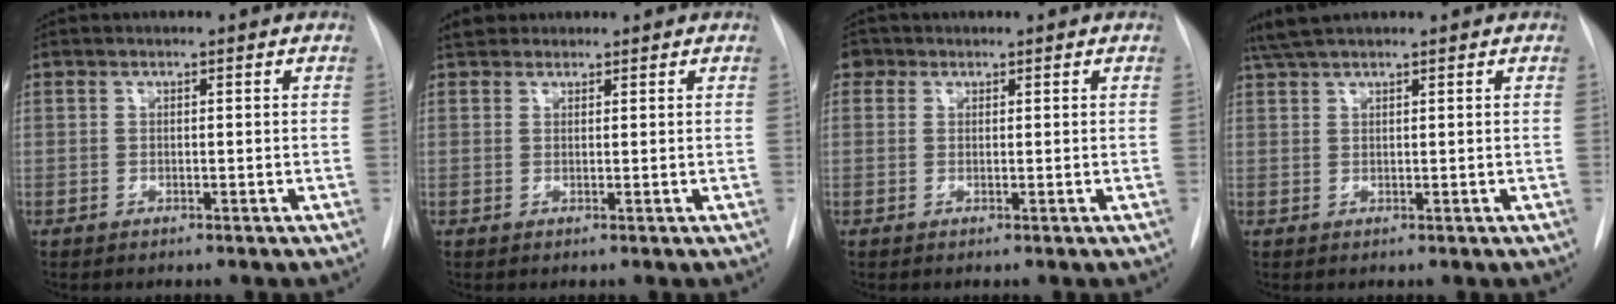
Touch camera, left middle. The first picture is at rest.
{"total": 2.5, "force": [2.1, 1.3, 0.2], "torque": [-0.006, 0.016, 0.034]}
{"total": 1.8, "force": [0.9, 1.5, 0.2], "torque": [0.004, 0.007, 0.010]}
{"total": 4.4, "force": [3.8, 0.5, 2.2], "torque": [-0.046, 0.026, 0.074]}